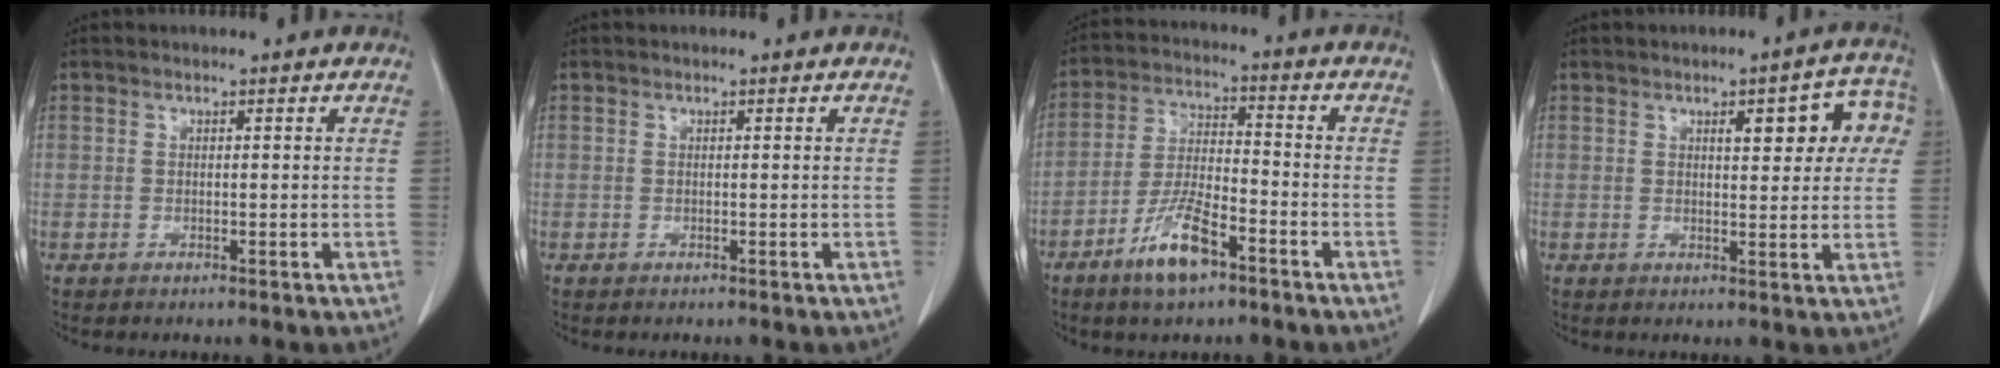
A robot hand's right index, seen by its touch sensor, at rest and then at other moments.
{"total": 0.0}
{"total": 9.1, "force": [-5.5, 2.3, 6.9], "torque": [-0.142, -0.007, -0.102]}
{"total": 8.5, "force": [2.7, 3.0, 7.5], "torque": [-0.080, 0.025, 0.029]}